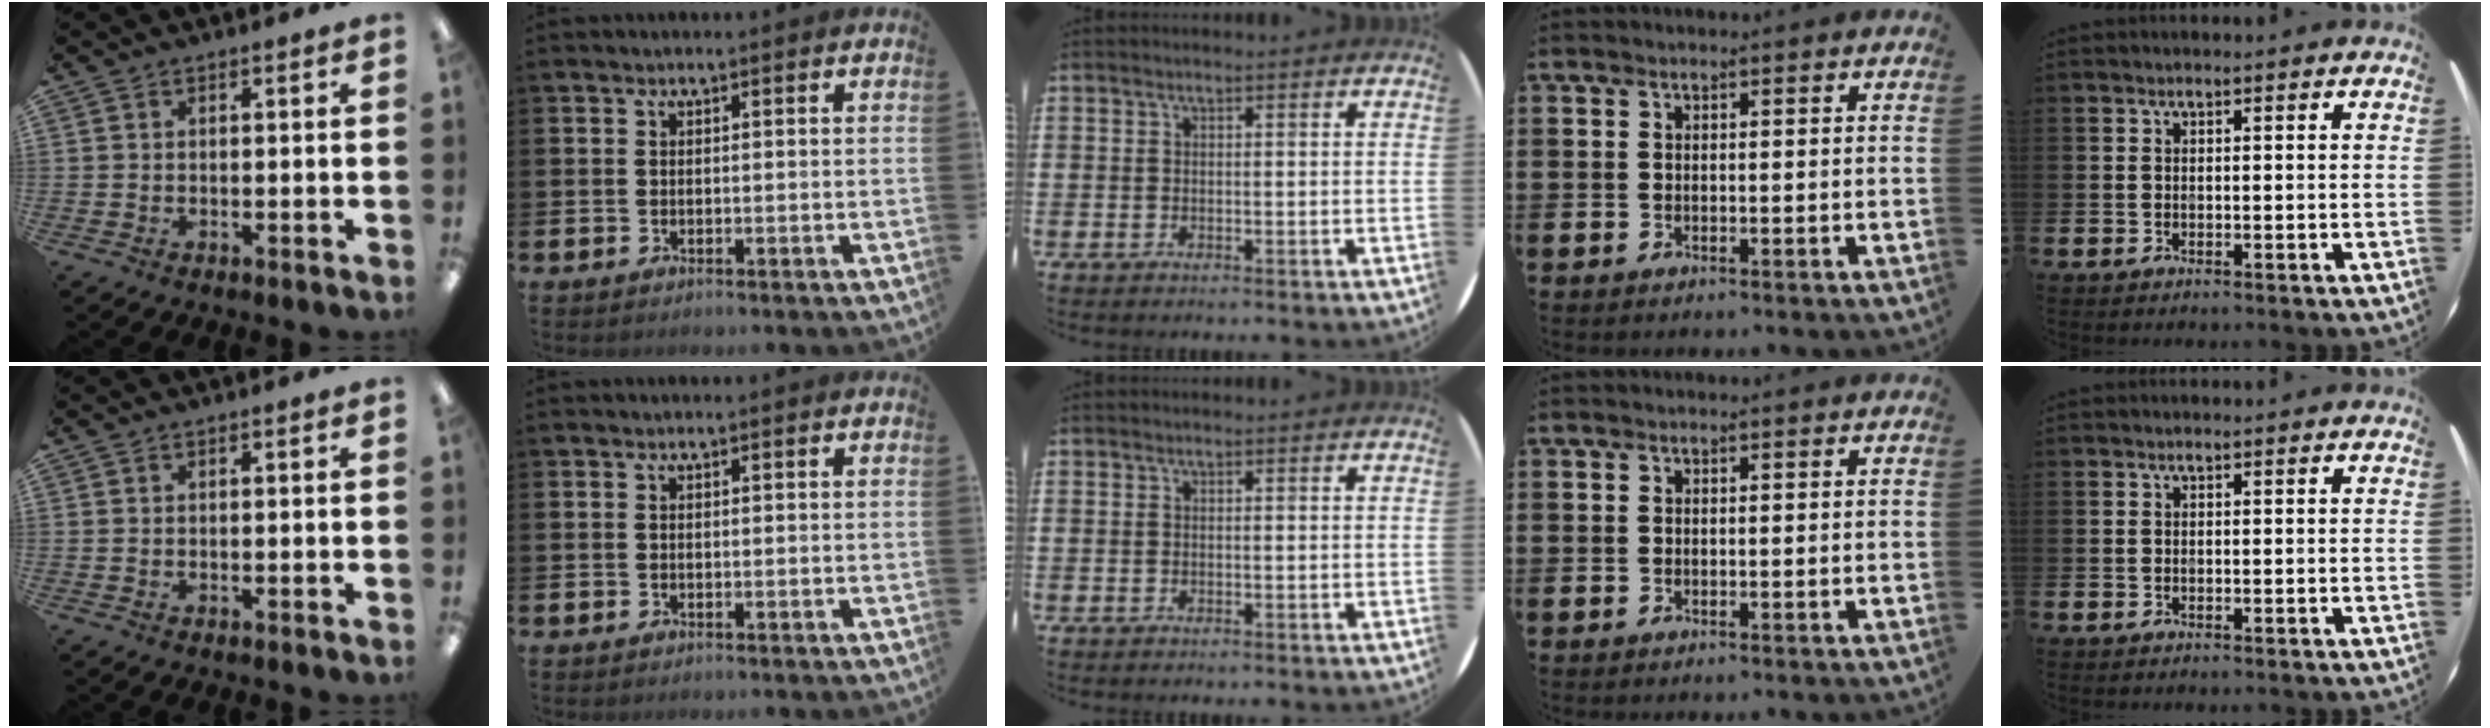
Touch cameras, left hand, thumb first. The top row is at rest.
{}